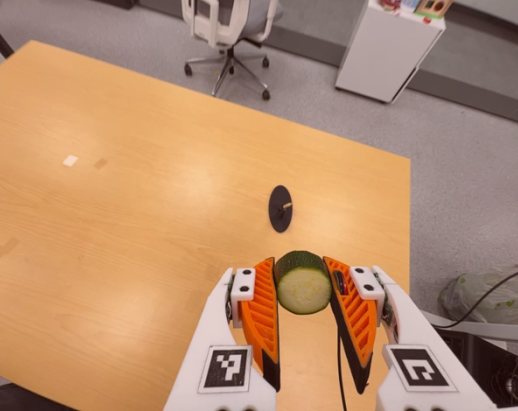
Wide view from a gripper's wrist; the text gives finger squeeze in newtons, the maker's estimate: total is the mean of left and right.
{"total": 13.1, "left": 13.9, "right": 12.3}